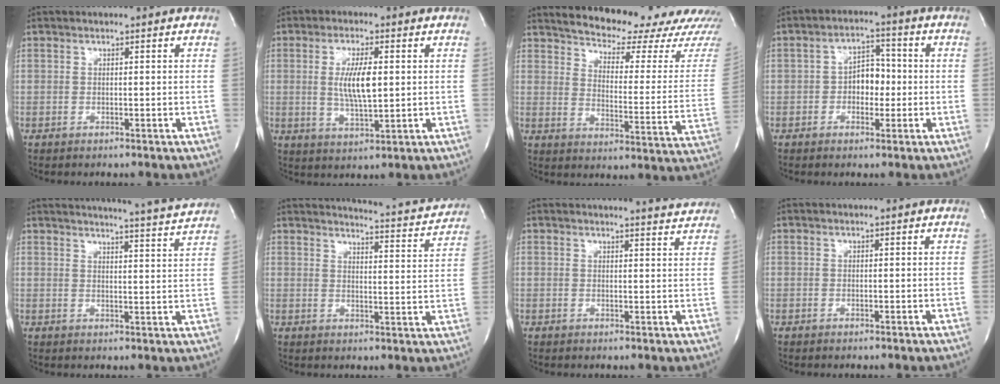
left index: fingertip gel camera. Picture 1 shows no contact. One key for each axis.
{"total": 6.7, "fx": 0.8, "fy": 1.5, "fz": 6.5, "tx": -0.128, "ty": -0.005, "tz": 0.019}
{"total": 20.3, "fx": 18.8, "fy": 3.1, "fz": 7.0, "tx": -0.096, "ty": -0.073, "tz": 0.229}
{"total": 5.0, "fx": -0.7, "fy": 3.2, "fz": 3.8, "tx": -0.057, "ty": 0.017, "tz": -0.015}
{"total": 13.2, "fx": 12.7, "fy": -1.5, "fz": 3.4, "tx": -0.062, "ty": -0.042, "tz": 0.151}
{"total": 13.6, "fx": 13.3, "fy": 0.7, "fz": 2.9, "tx": -0.040, "ty": -0.046, "tz": 0.147}
{"total": 4.8, "fx": 4.8, "fy": -0.5, "fz": 0.4, "tx": -0.013, "ty": -0.015, "tz": 0.044}
{"total": 0.0}